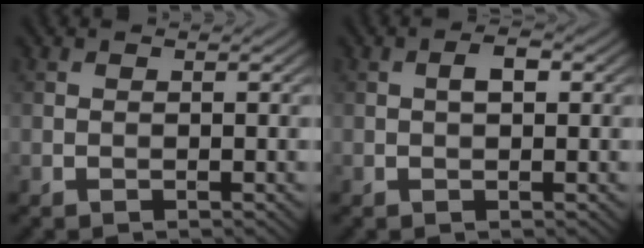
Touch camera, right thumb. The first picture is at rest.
{"total": 1.9, "force": [0.4, 0.9, 1.7], "torque": [-0.027, 0.006, 0.003]}